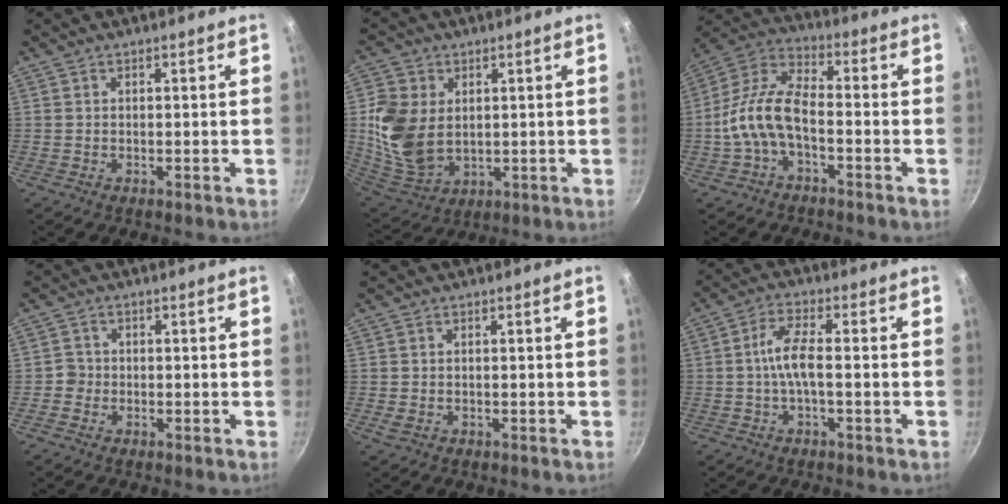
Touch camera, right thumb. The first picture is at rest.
{"total": 13.3, "force": [1.7, 9.8, 8.9], "torque": [-0.165, -0.018, 0.049]}
{"total": 11.1, "force": [-3.4, 5.5, 9.0], "torque": [-0.174, 0.044, -0.081]}
{"total": 2.1, "force": [-0.6, 2.0, 0.2], "torque": [0.011, 0.008, -0.014]}
{"total": 1.0, "force": [-0.1, 0.6, 0.8], "torque": [-0.013, -0.001, 0.002]}
{"total": 5.7, "force": [-1.0, 1.7, 5.3], "torque": [-0.120, 0.019, -0.025]}